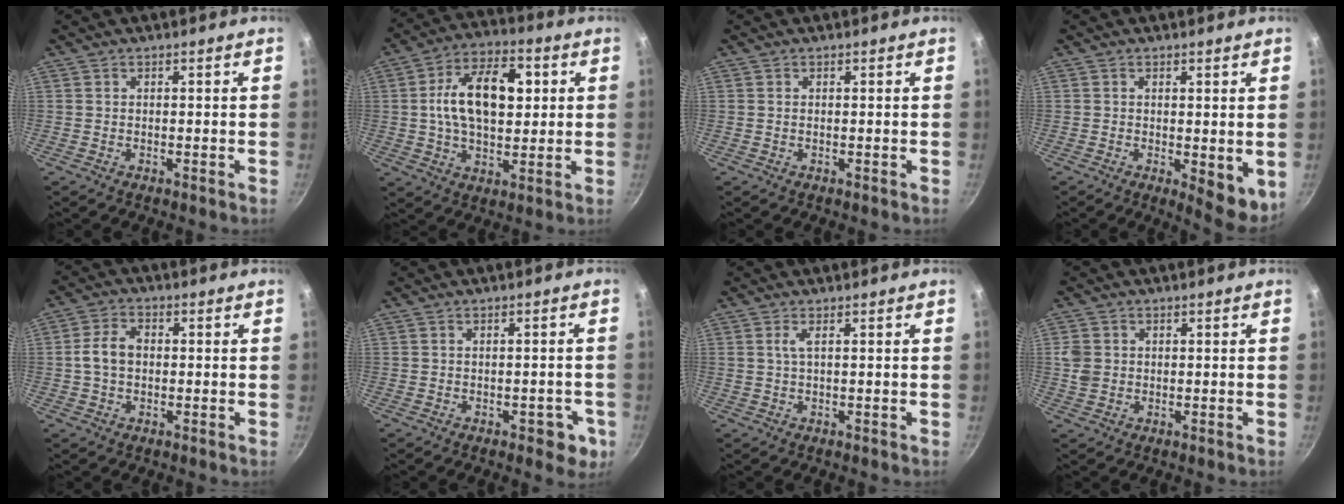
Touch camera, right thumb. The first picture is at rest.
{"total": 15.8, "force": [2.5, 9.0, 12.7], "torque": [-0.199, 0.012, 0.038]}
{"total": 0.0}
{"total": 6.2, "force": [-0.8, 2.2, 5.7], "torque": [-0.069, -0.018, -0.005]}
{"total": 5.6, "force": [0.0, 3.8, 4.1], "torque": [-0.081, 0.018, -0.005]}
{"total": 4.1, "force": [-1.9, 2.1, 3.0], "torque": [-0.016, 0.011, -0.021]}
{"total": 1.4, "force": [0.4, 0.2, 1.4], "torque": [-0.041, 0.006, 0.014]}
{"total": 3.7, "force": [0.2, 3.1, 2.0], "torque": [-0.036, 0.003, 0.007]}